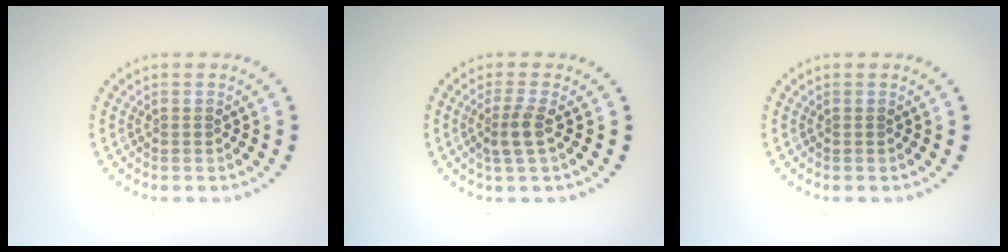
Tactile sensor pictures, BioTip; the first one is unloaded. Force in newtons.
{"total": 2.2, "press": 1.8, "slide": 1.3}
{"total": 0.0}